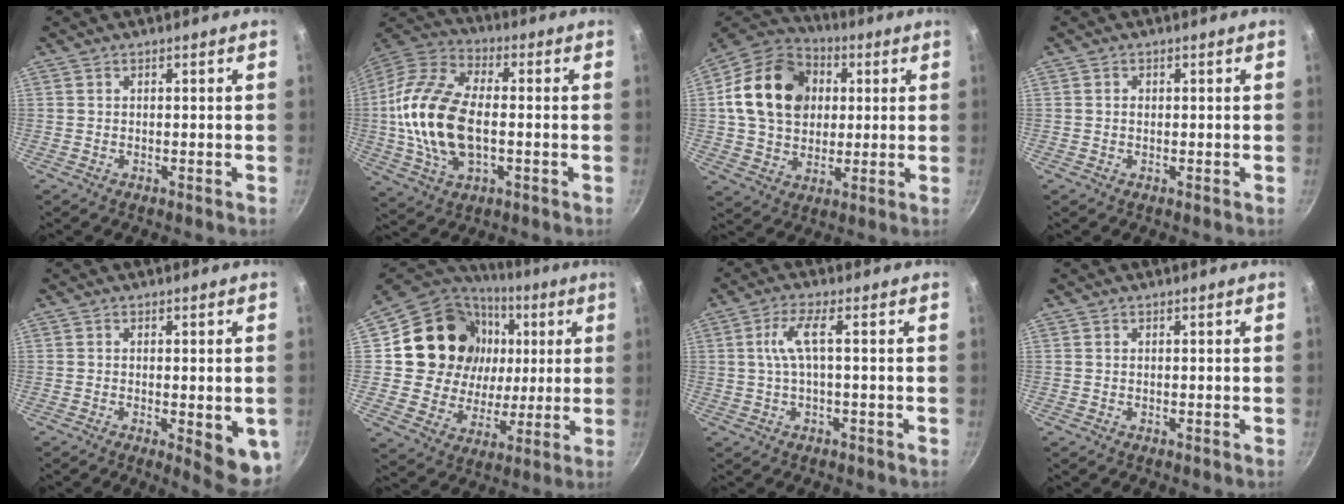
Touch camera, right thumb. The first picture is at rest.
{"total": 19.6, "force": [-1.2, 11.1, 16.2], "torque": [-0.317, 0.027, -0.032]}
{"total": 19.5, "force": [3.6, 15.0, 11.8], "torque": [-0.179, 0.017, 0.054]}
{"total": 0.8, "force": [0.1, 0.7, 0.4], "torque": [-0.006, 0.004, 0.001]}
{"total": 8.1, "force": [-1.7, 2.5, 7.5], "torque": [-0.075, -0.004, -0.015]}
{"total": 22.1, "force": [4.7, 19.2, 10.0], "torque": [-0.168, 0.008, 0.088]}
{"total": 4.9, "force": [0.1, 0.8, 4.9], "torque": [-0.108, 0.011, 0.007]}
{"total": 0.0}